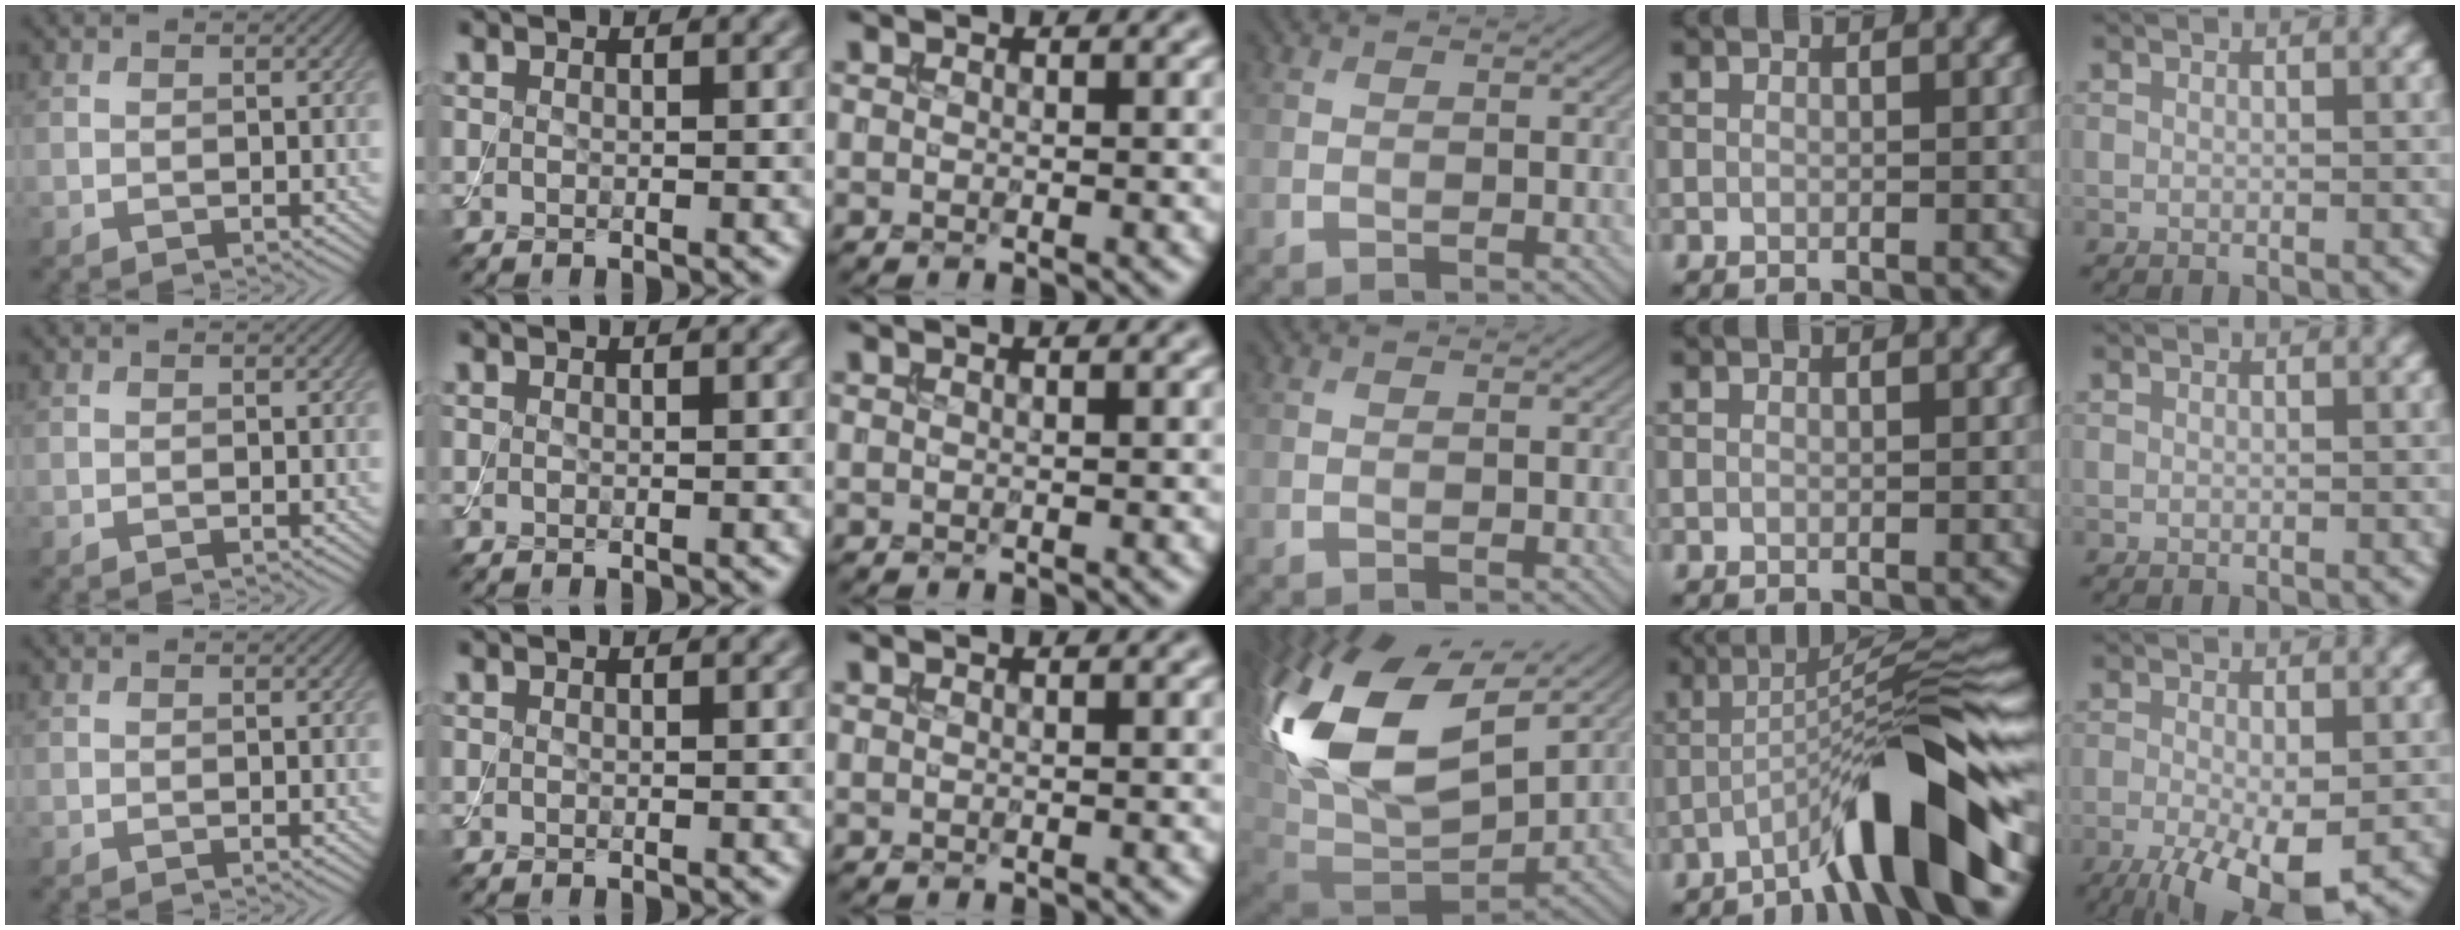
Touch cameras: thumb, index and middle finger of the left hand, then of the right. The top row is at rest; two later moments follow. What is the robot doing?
{"motion": "assemble", "object": "toy tower of hanoi"}